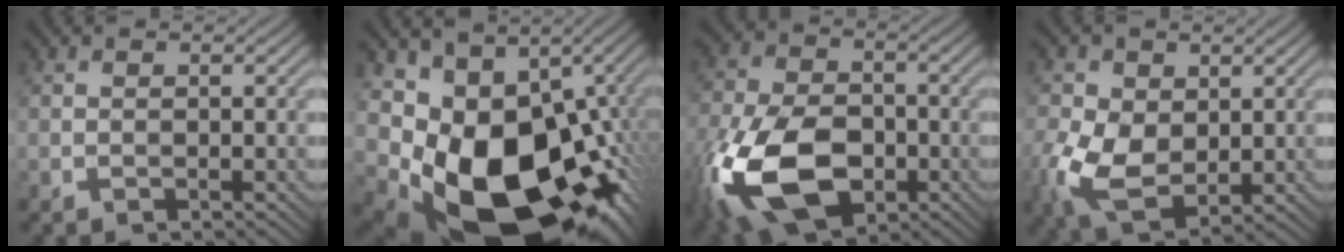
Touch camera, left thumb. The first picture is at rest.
{"total": 18.9, "force": [-2.7, 12.7, 13.7], "torque": [-0.221, -0.072, 0.007]}
{"total": 17.0, "force": [-6.4, 10.3, 11.9], "torque": [-0.298, -0.047, -0.121]}
{"total": 8.7, "force": [-0.4, 6.0, 6.2], "torque": [-0.170, -0.011, -0.009]}